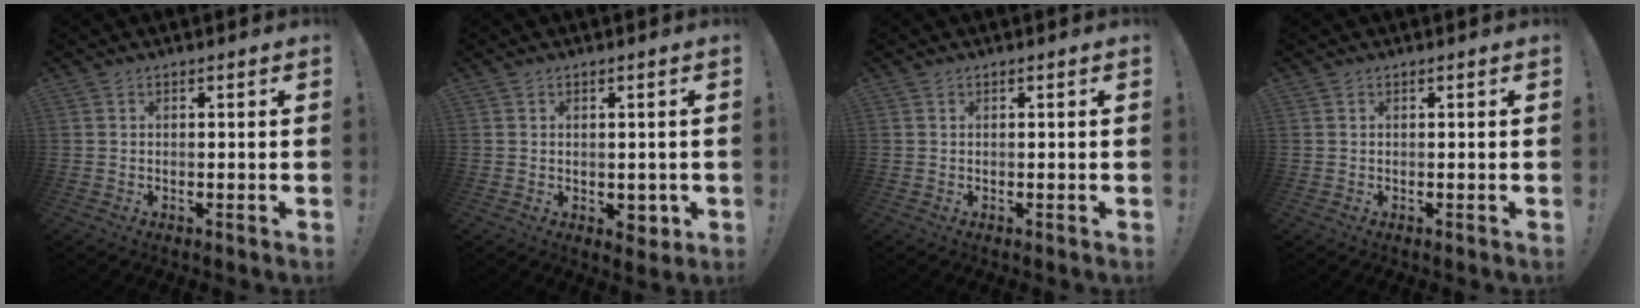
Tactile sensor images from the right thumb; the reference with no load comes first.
{"total": 3.6, "force": [-0.1, 2.9, 2.2], "torque": [-0.004, -0.003, -0.002]}
{"total": 0.0}
{"total": 0.0}